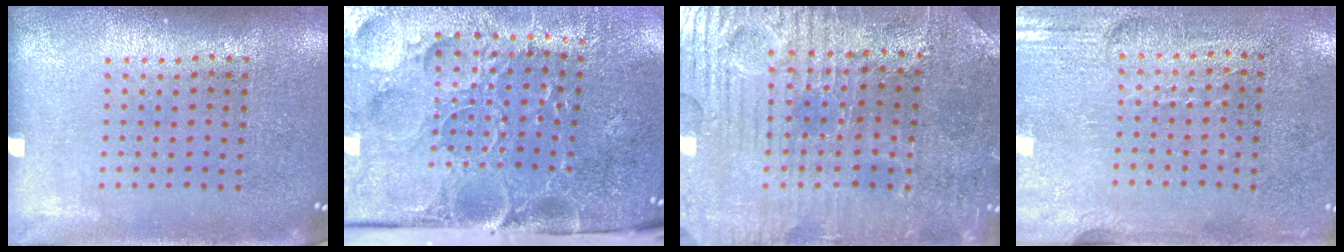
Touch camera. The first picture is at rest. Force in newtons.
{"total": 5.2, "press": 4.1, "slide": 3.2}
{"total": 3.5, "press": 3.5, "slide": 0.5}
{"total": 2.9, "press": 2.5, "slide": 1.5}